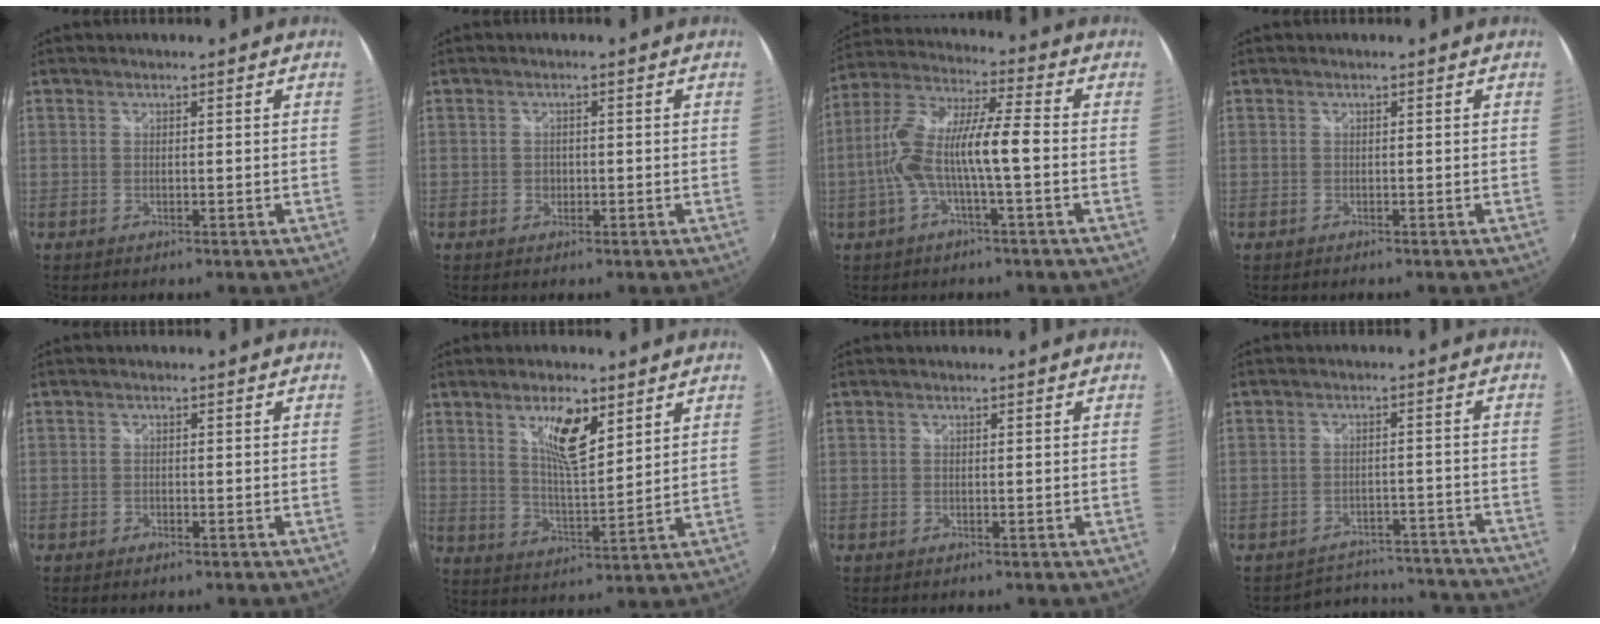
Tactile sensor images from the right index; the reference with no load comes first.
{"total": 1.3, "force": [-0.4, 1.2, 0.3], "torque": [-0.006, 0.003, -0.002]}
{"total": 11.5, "force": [-2.4, 1.6, 11.1], "torque": [-0.219, 0.011, -0.041]}
{"total": 0.0}
{"total": 0.9, "force": [-0.7, 0.4, 0.4], "torque": [-0.010, -0.004, -0.017]}
{"total": 8.7, "force": [4.9, 2.4, 6.8], "torque": [-0.115, 0.000, 0.090]}
{"total": 0.0}
{"total": 15.1, "force": [-14.4, 4.0, 2.2], "torque": [-0.044, 0.031, -0.177]}